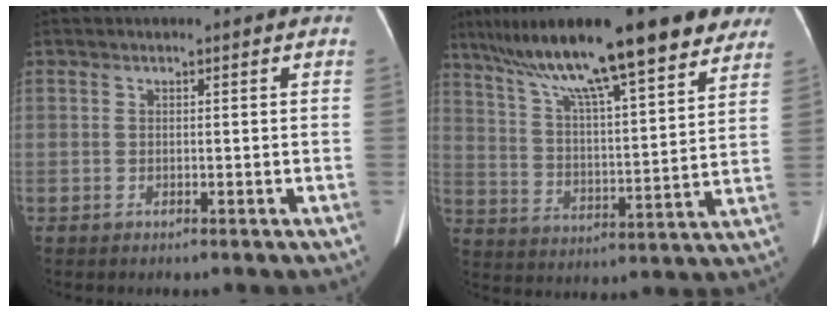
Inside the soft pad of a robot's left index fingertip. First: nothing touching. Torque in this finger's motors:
{"motor_torque": [0.42, -1.72, 1.06, 0.21]}